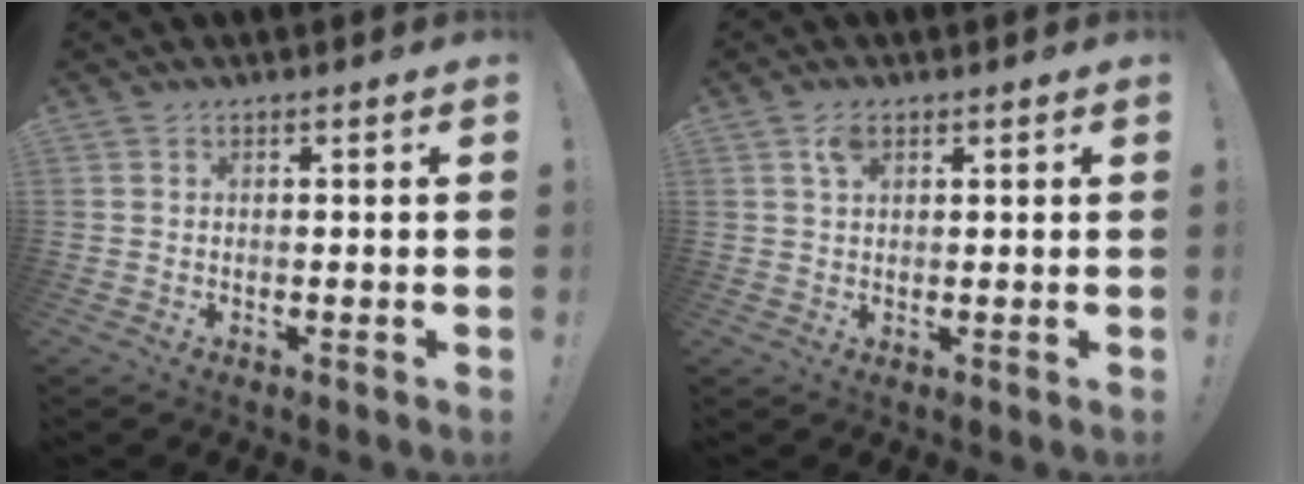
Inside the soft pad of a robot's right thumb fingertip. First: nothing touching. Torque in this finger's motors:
{"motor_torque": [0.02, 0.51, 0.12, -0.05, 0.00]}